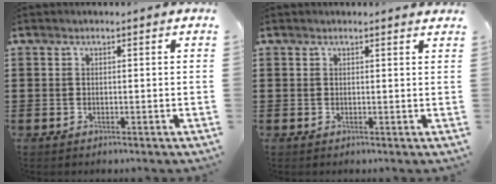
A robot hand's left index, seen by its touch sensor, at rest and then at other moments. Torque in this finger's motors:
{"motor_torque": [0.01, -0.06, 0.04, 0.02]}